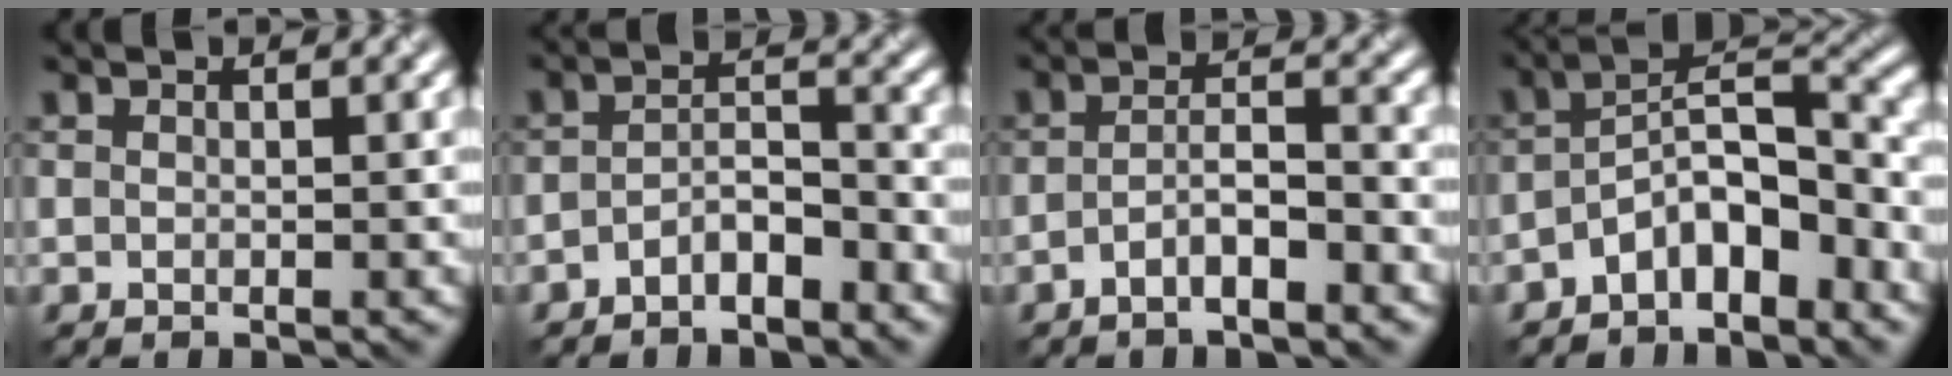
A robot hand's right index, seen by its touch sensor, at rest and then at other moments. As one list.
[{"total": 3.0, "force": [-2.2, 1.0, 1.9], "torque": [-0.037, 0.010, -0.046]}, {"total": 3.2, "force": [-1.8, 0.8, 2.6], "torque": [-0.050, 0.013, -0.037]}, {"total": 6.5, "force": [-3.8, 2.6, 4.6], "torque": [-0.068, 0.018, -0.078]}]